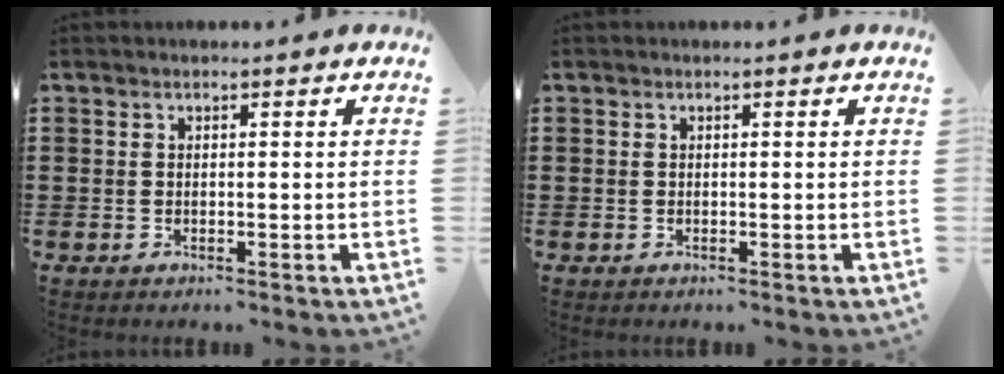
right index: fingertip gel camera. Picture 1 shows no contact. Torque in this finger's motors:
{"motor_torque": [0.00, 0.01, 0.00, 0.00]}